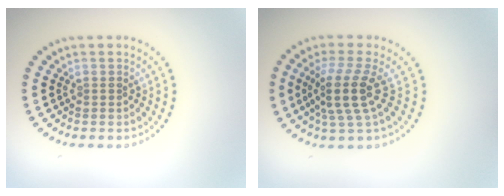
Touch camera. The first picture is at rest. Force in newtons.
{"total": 3.8, "press": 2.8, "slide": 2.6}